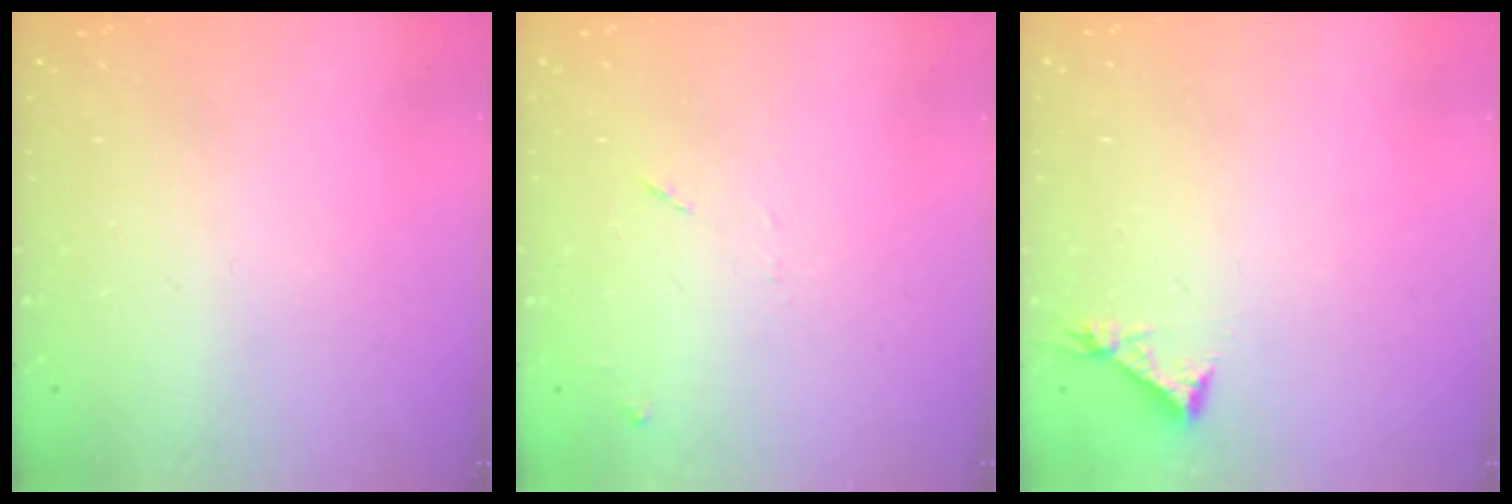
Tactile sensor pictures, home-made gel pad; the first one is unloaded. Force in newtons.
{"total": 5.7, "press": 5.7, "slide": 0.7}
{"total": 3.8, "press": 3.7, "slide": 0.4}